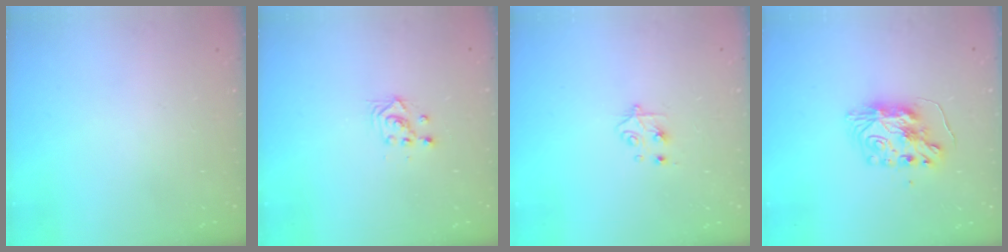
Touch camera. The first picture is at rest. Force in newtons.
{"total": 2.3, "press": 2.3, "slide": 0.1}
{"total": 4.8, "press": 4.8, "slide": 0.6}
{"total": 9.1, "press": 9.0, "slide": 0.9}